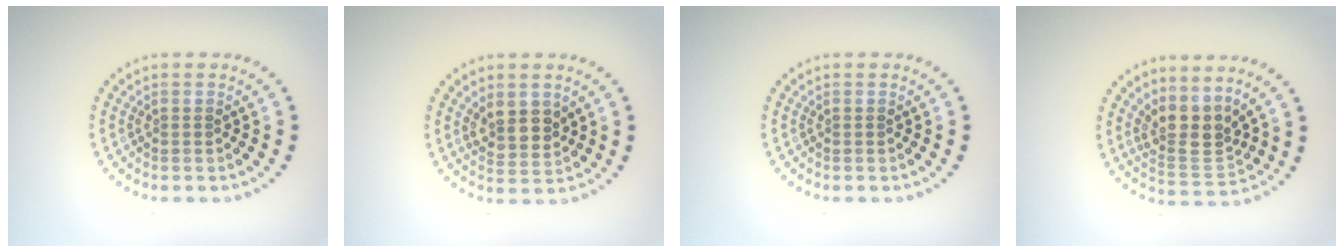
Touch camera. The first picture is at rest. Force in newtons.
{"total": 2.8, "press": 2.5, "slide": 1.1}
{"total": 0.0}
{"total": 3.6, "press": 3.0, "slide": 2.1}